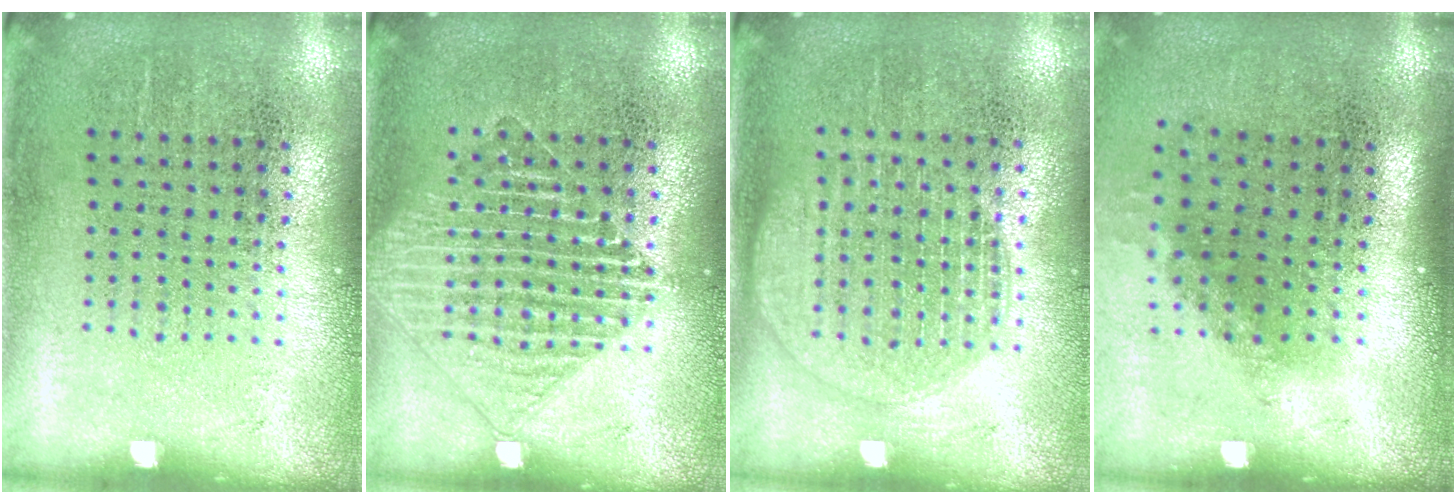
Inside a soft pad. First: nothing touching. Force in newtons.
{"total": 1.4, "press": 1.3, "slide": 0.3}
{"total": 1.6, "press": 1.4, "slide": 0.7}
{"total": 1.2, "press": 0.9, "slide": 0.9}